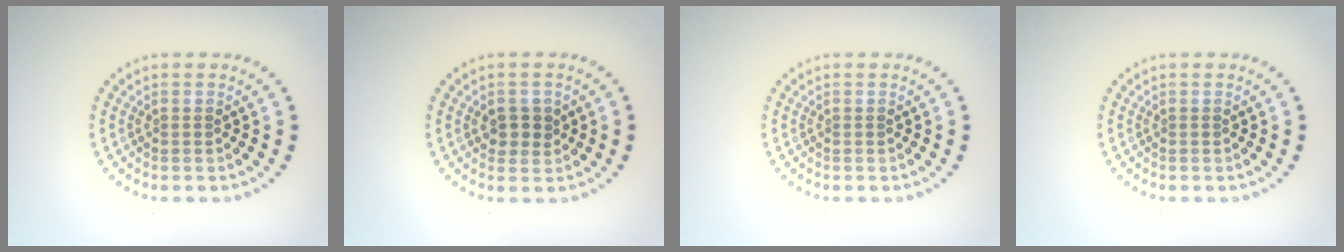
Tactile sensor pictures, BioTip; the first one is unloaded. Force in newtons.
{"total": 2.0, "press": 2.0, "slide": 0.5}
{"total": 0.0}
{"total": 0.0}